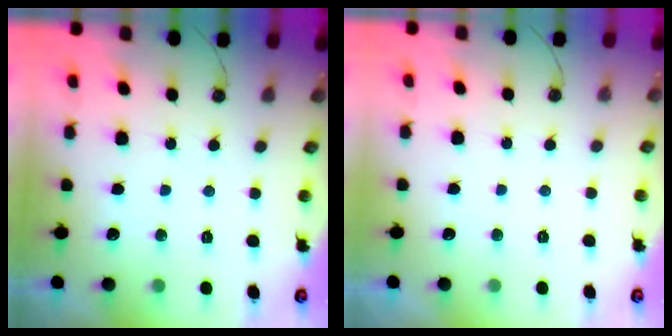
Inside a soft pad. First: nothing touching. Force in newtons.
{"total": 0.0}